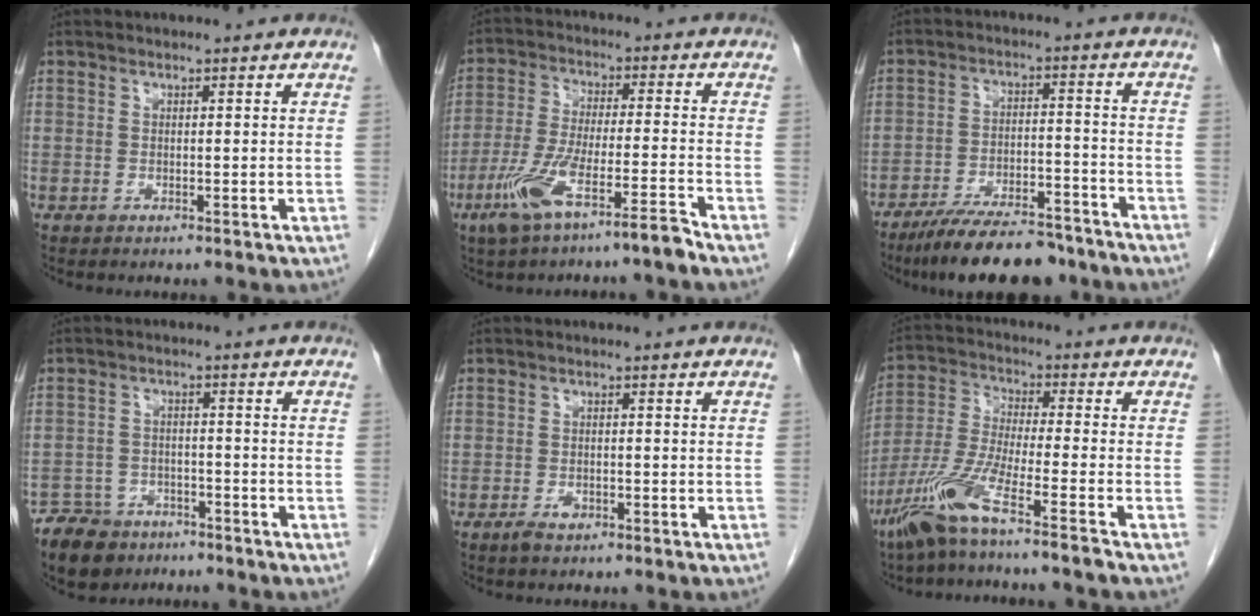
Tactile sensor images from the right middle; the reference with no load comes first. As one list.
[{"total": 9.7, "force": [-6.4, 0.4, 7.3], "torque": [-0.149, -0.009, -0.120]}, {"total": 14.6, "force": [-12.2, 3.8, 7.0], "torque": [-0.109, 0.004, -0.191]}, {"total": 7.0, "force": [-5.3, 4.4, 1.5], "torque": [-0.034, 0.005, -0.089]}, {"total": 1.9, "force": [-1.1, 0.9, 1.2], "torque": [-0.023, 0.001, -0.016]}, {"total": 10.1, "force": [-6.9, -0.6, 7.3], "torque": [-0.160, -0.026, -0.140]}]